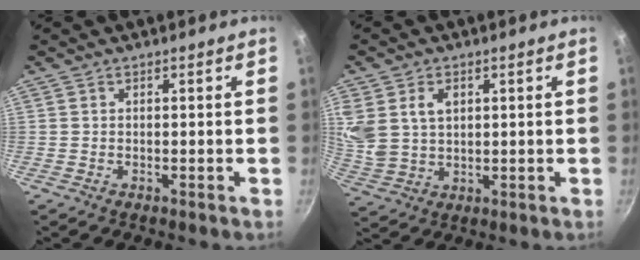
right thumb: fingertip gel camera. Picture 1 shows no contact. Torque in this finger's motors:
{"motor_torque": [0.52, 2.39, 1.06, 0.77, 0.11]}